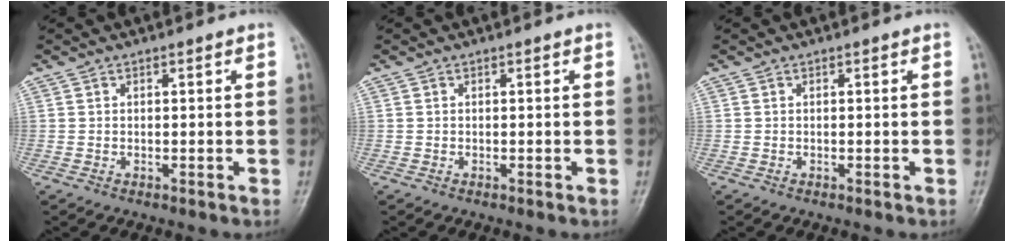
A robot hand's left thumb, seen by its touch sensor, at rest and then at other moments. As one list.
[{"total": 0.0}, {"total": 0.0}]